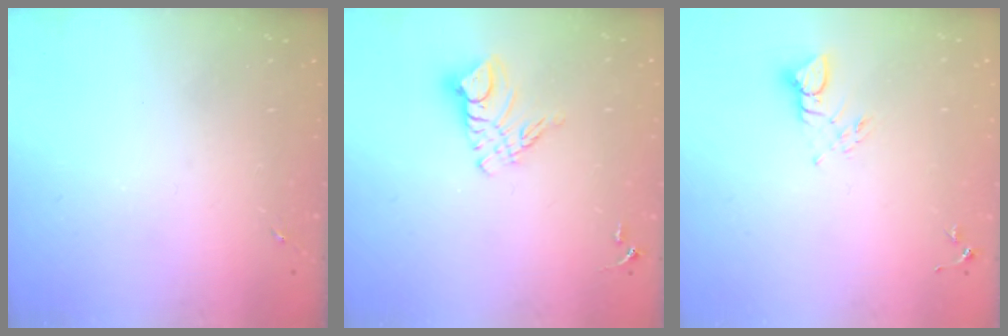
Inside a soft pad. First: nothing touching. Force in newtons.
{"total": 9.8, "press": 9.8, "slide": 0.9}
{"total": 3.9, "press": 3.9, "slide": 0.5}